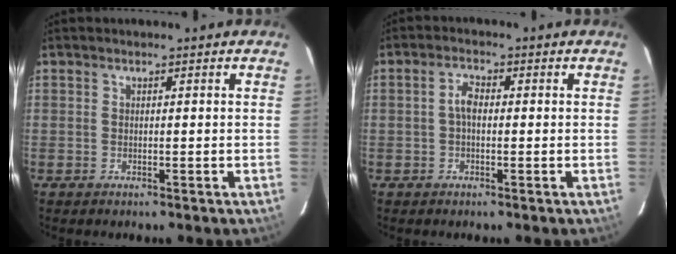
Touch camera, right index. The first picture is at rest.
{"total": 2.6, "force": [-0.2, 1.4, 2.2], "torque": [-0.046, 0.010, -0.002]}